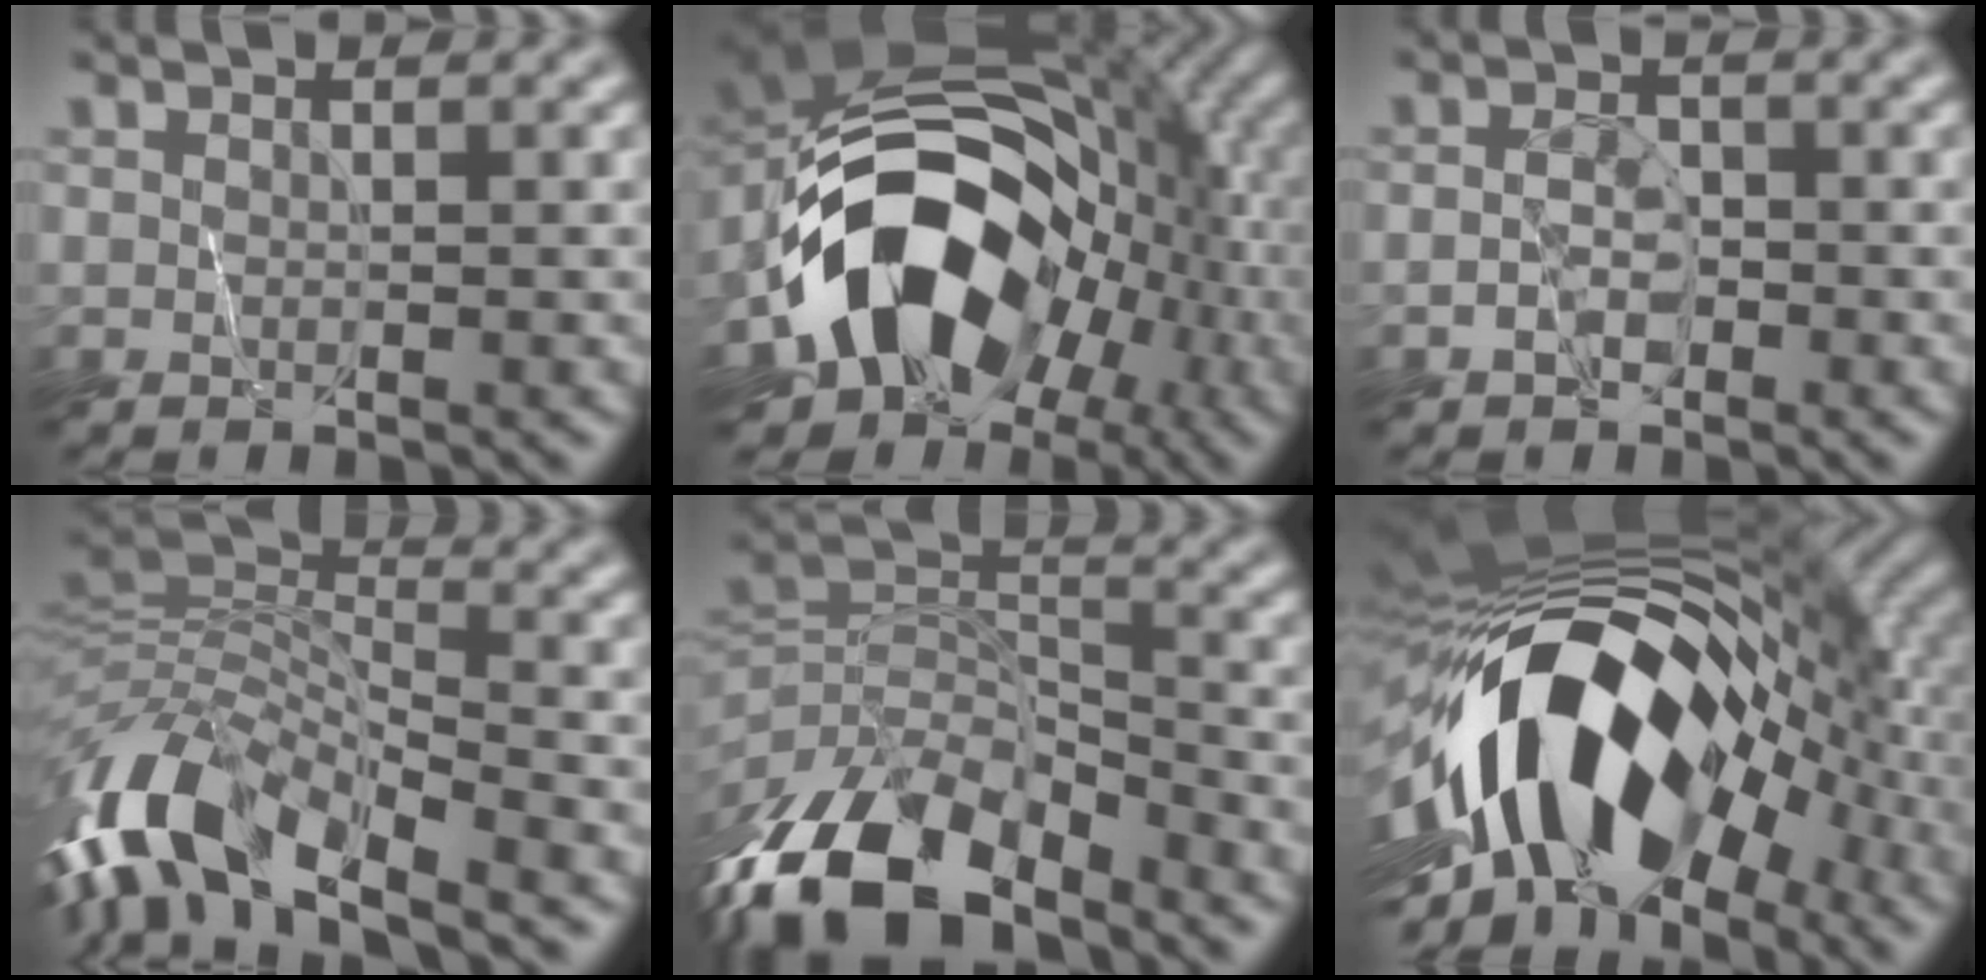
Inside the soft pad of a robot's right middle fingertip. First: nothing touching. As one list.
[{"total": 12.8, "force": [-6.0, 9.2, 6.6], "torque": [-0.088, -0.004, -0.111]}, {"total": 1.9, "force": [-1.8, 0.7, 0.3], "torque": [-0.003, -0.002, -0.034]}, {"total": 9.6, "force": [-7.1, 3.4, 5.6], "torque": [-0.104, -0.002, -0.141]}, {"total": 12.2, "force": [-9.5, 5.1, 5.8], "torque": [-0.121, -0.012, -0.174]}, {"total": 14.7, "force": [-5.2, 8.2, 11.0], "torque": [-0.167, 0.010, -0.103]}]